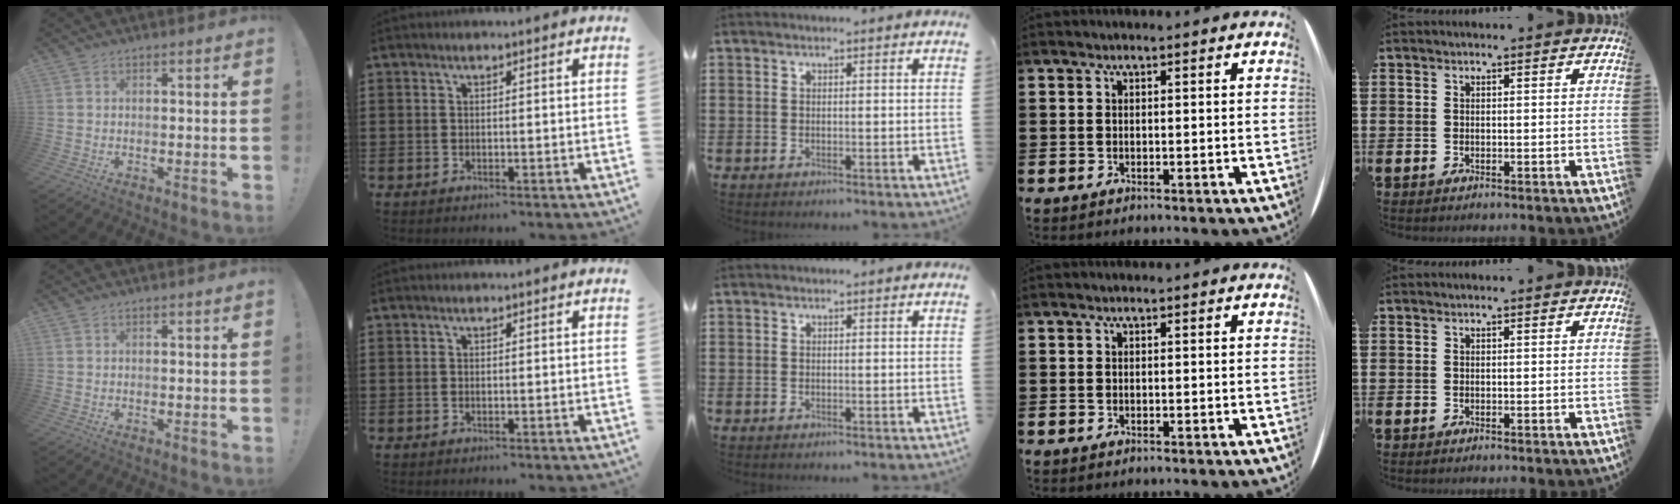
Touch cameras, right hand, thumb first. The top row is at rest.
{}